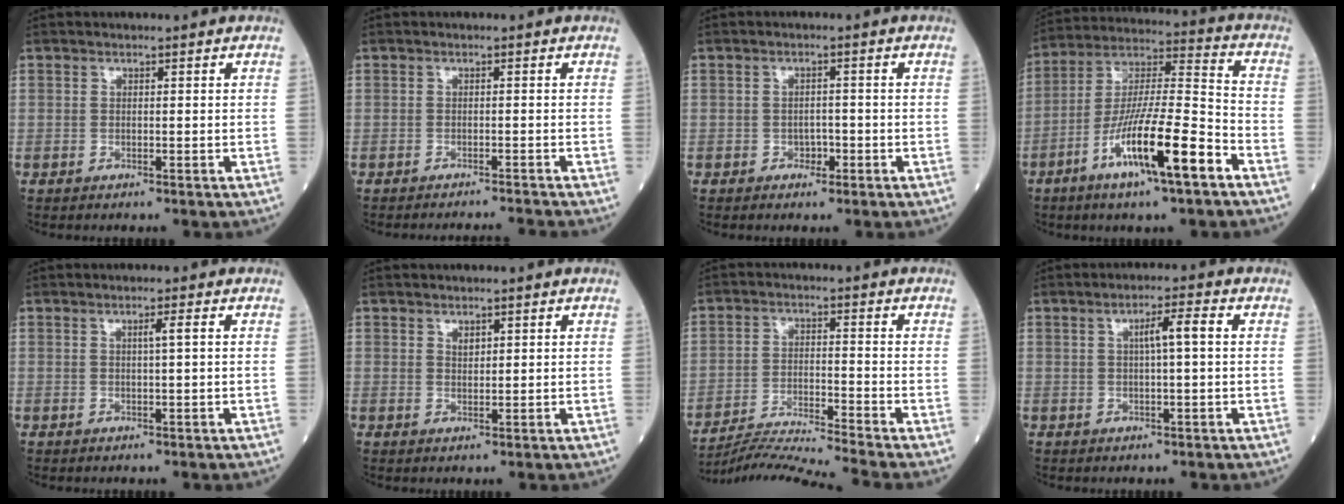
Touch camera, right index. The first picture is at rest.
{"total": 4.4, "force": [-4.1, -1.5, 0.2], "torque": [-0.001, -0.004, -0.054]}
{"total": 2.0, "force": [-0.9, 1.4, 1.1], "torque": [-0.012, 0.005, -0.013]}
{"total": 16.0, "force": [-7.8, 1.3, 14.0], "torque": [-0.262, -0.013, -0.138]}
{"total": 1.4, "force": [0.3, -0.3, 1.4], "torque": [-0.022, 0.001, 0.004]}
{"total": 1.2, "force": [0.7, 0.5, 0.7], "torque": [-0.014, -0.002, 0.014]}
{"total": 11.1, "force": [-10.3, -3.3, 2.7], "torque": [-0.036, -0.014, -0.179]}
{"total": 4.0, "force": [0.7, 0.0, 3.9], "torque": [-0.066, 0.008, 0.011]}